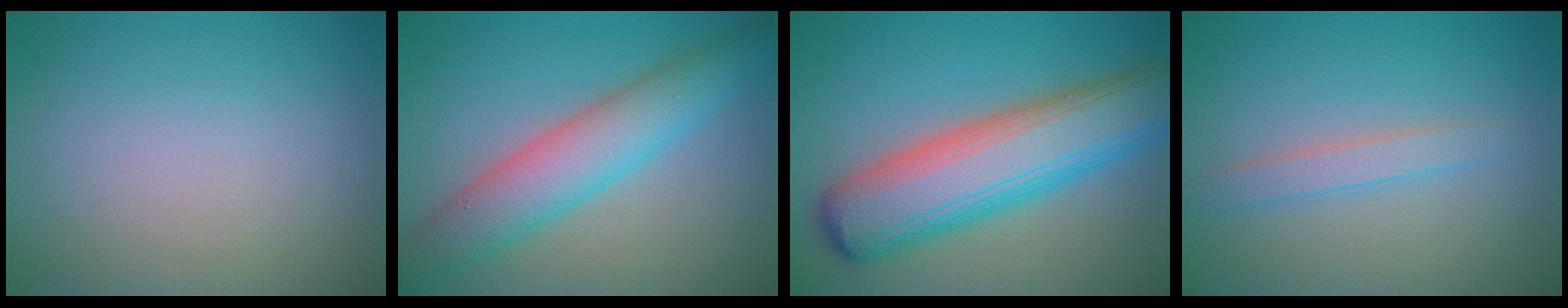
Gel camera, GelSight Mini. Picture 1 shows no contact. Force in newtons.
{"total": 6.3, "press": 6.3, "slide": 0.1}
{"total": 10.2, "press": 10.2, "slide": 0.3}
{"total": 1.9, "press": 1.9, "slide": 0.1}